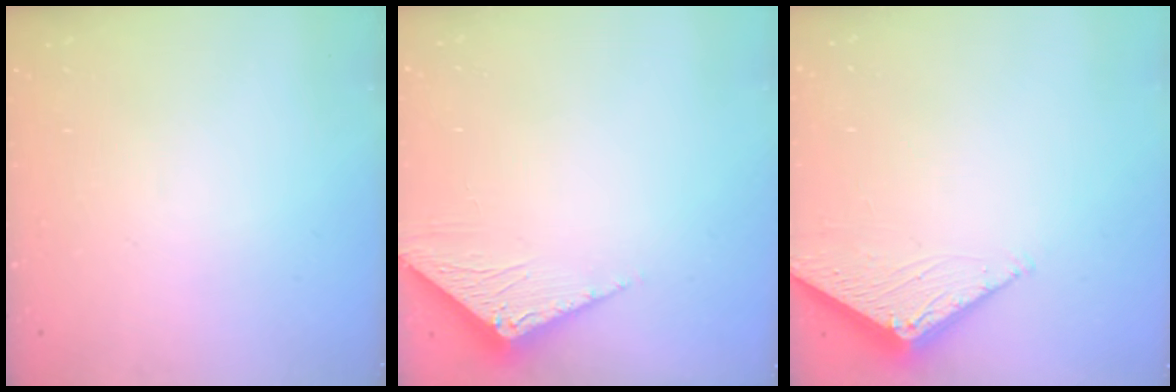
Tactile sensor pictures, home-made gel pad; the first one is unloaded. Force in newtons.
{"total": 3.4, "press": 3.4, "slide": 0.2}
{"total": 2.6, "press": 2.6, "slide": 0.3}